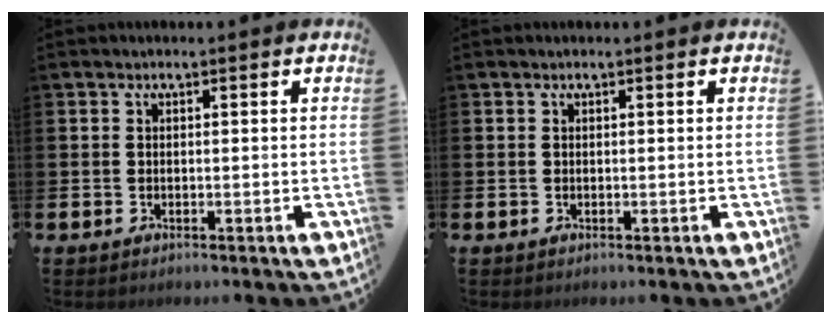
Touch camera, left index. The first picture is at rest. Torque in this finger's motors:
{"motor_torque": [0.00, -0.16, -0.02, 0.01]}